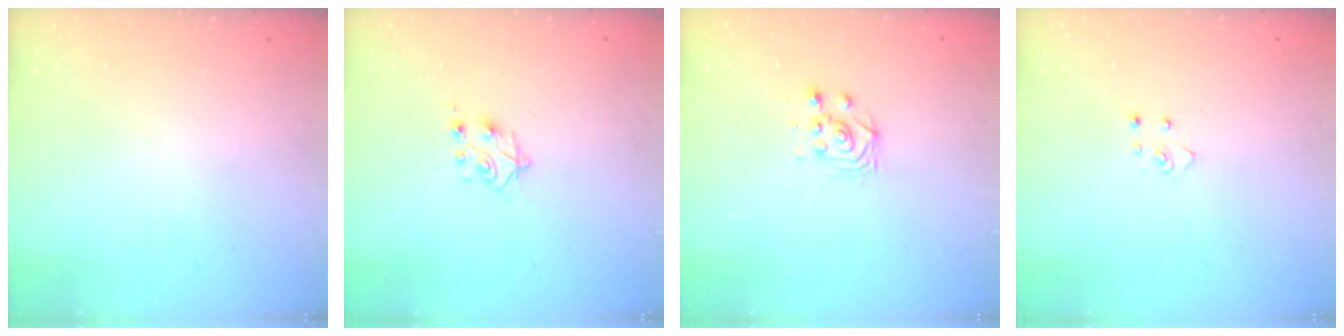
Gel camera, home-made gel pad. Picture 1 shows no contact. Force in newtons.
{"total": 7.6, "press": 7.5, "slide": 0.7}
{"total": 2.8, "press": 2.5, "slide": 1.3}
{"total": 3.7, "press": 3.7, "slide": 0.3}